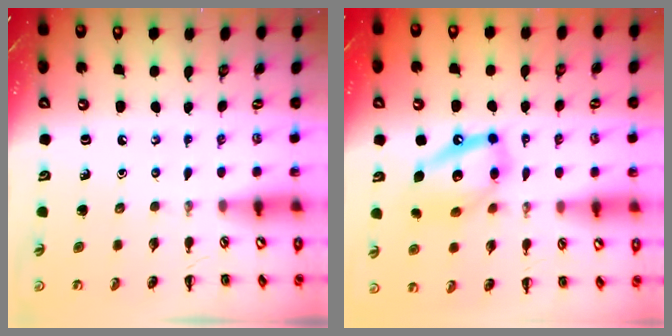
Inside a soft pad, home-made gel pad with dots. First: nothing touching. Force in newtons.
{"total": 13.8, "press": 13.6, "slide": 2.4}